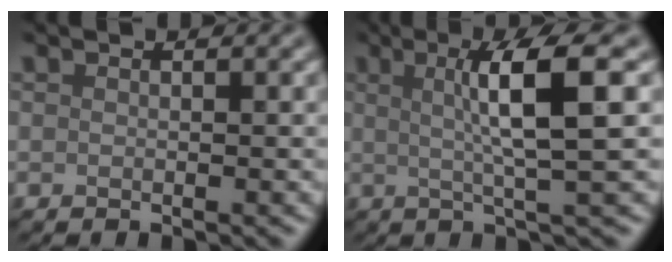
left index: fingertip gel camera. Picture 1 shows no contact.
{"total": 6.2, "force": [1.3, 0.9, 6.0], "torque": [-0.092, 0.009, 0.020]}